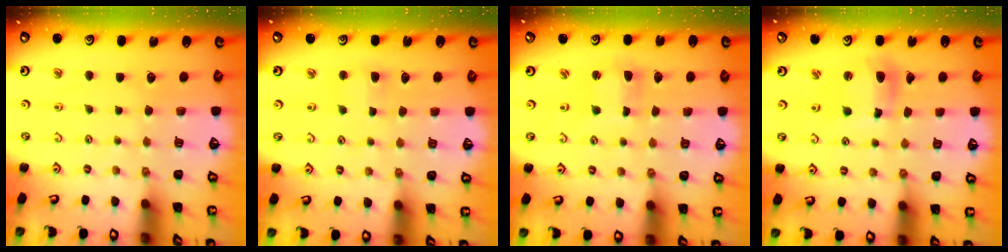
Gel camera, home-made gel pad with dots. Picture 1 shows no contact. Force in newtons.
{"total": 2.9, "press": 2.8, "slide": 0.4}
{"total": 3.0, "press": 3.0, "slide": 0.2}
{"total": 9.7, "press": 9.6, "slide": 1.4}